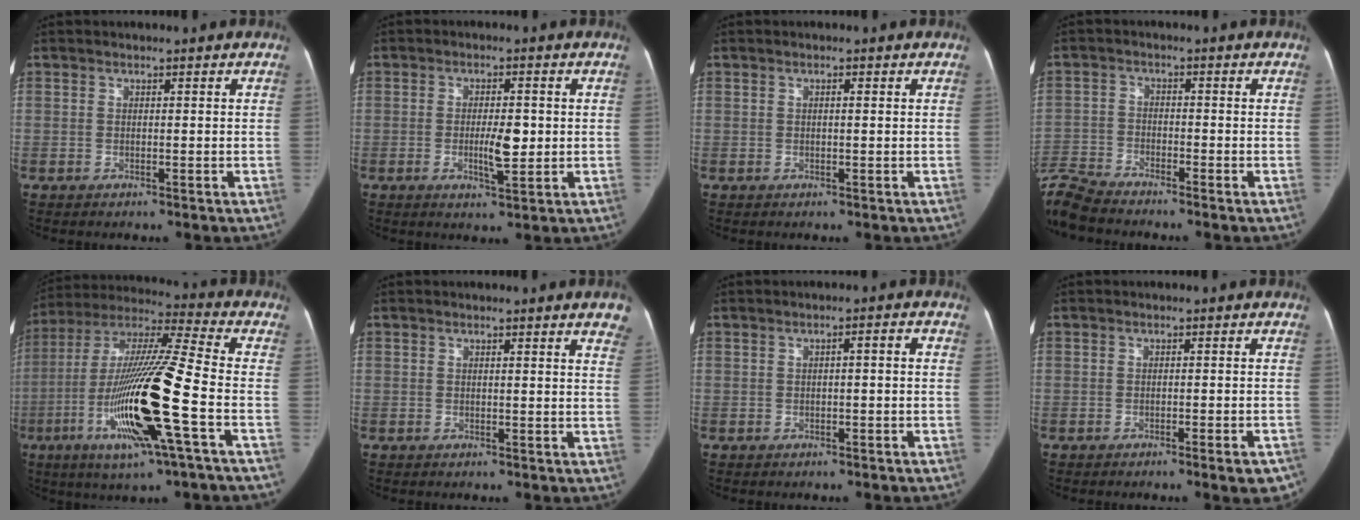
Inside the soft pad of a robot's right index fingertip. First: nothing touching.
{"total": 4.9, "force": [-0.4, 1.3, 4.7], "torque": [-0.076, -0.003, -0.003]}
{"total": 0.7, "force": [0.2, 0.1, 0.7], "torque": [-0.012, 0.002, 0.001]}
{"total": 7.6, "force": [-7.4, 0.8, 1.4], "torque": [-0.039, -0.012, -0.147]}
{"total": 20.5, "force": [-6.0, 0.4, 19.6], "torque": [-0.397, -0.018, -0.115]}
{"total": 4.6, "force": [3.6, 1.0, 2.7], "torque": [-0.017, -0.007, 0.017]}
{"total": 1.7, "force": [-0.1, 0.3, 1.7], "torque": [-0.022, 0.011, -0.003]}
{"total": 3.8, "force": [-2.6, 0.5, 2.7], "torque": [-0.019, 0.000, -0.034]}